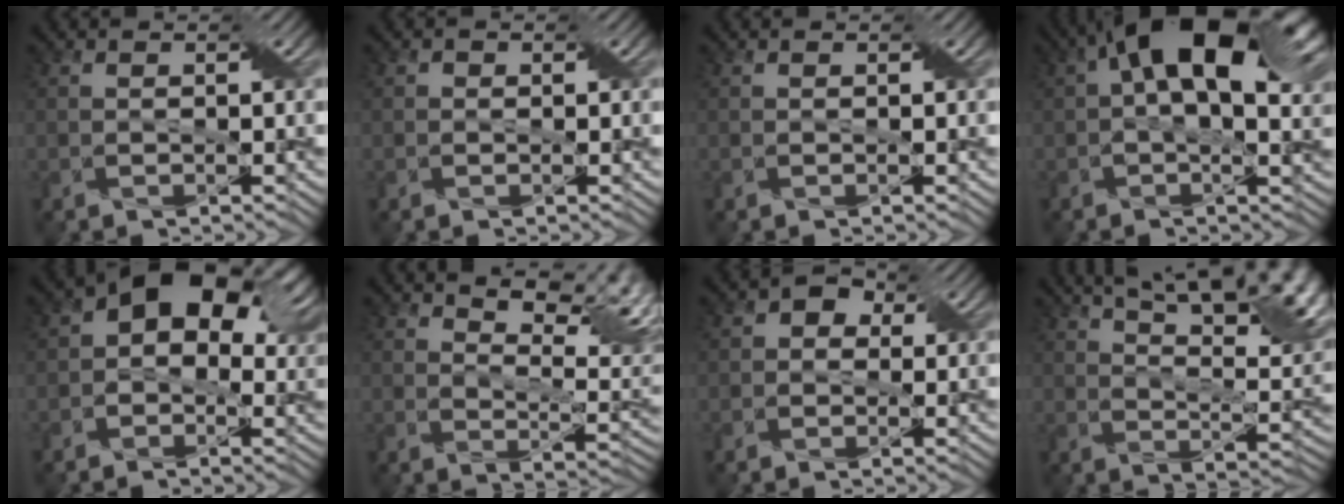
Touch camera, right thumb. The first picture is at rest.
{"total": 0.7, "force": [-0.1, 0.6, 0.1], "torque": [0.001, -0.005, 0.000]}
{"total": 0.0}
{"total": 15.9, "force": [4.9, 7.8, 13.0], "torque": [-0.216, 0.013, 0.074]}
{"total": 10.6, "force": [2.7, 6.9, 7.6], "torque": [-0.110, 0.006, 0.035]}
{"total": 10.7, "force": [6.3, 4.4, 7.5], "torque": [-0.119, -0.001, 0.095]}
{"total": 3.0, "force": [0.6, 2.7, 1.2], "torque": [-0.014, 0.009, -0.004]}
{"total": 16.4, "force": [9.7, 5.5, 12.0], "torque": [-0.182, 0.011, 0.146]}